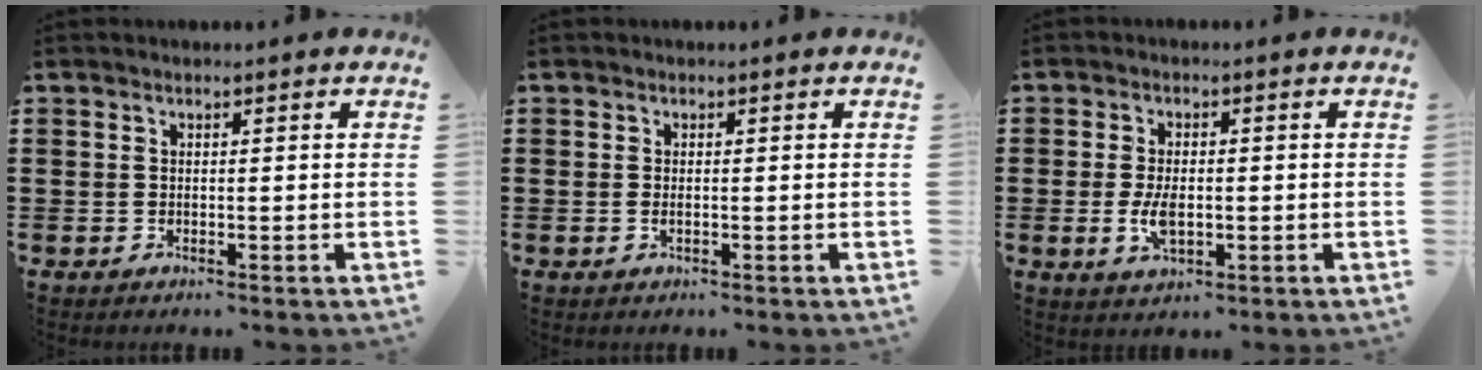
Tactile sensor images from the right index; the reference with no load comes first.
{"total": 0.6, "force": [-0.1, 0.1, 0.5], "torque": [-0.010, -0.002, 0.000]}
{"total": 4.5, "force": [-0.7, 2.3, 3.8], "torque": [-0.086, -0.003, -0.016]}